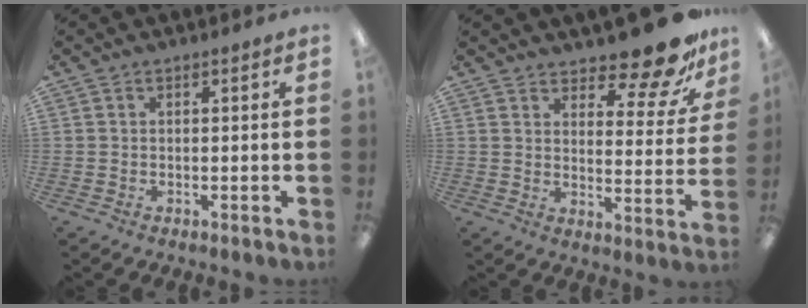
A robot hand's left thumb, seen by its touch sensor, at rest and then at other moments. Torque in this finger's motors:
{"motor_torque": [0.26, 0.37, -0.26, 0.15, 0.05]}